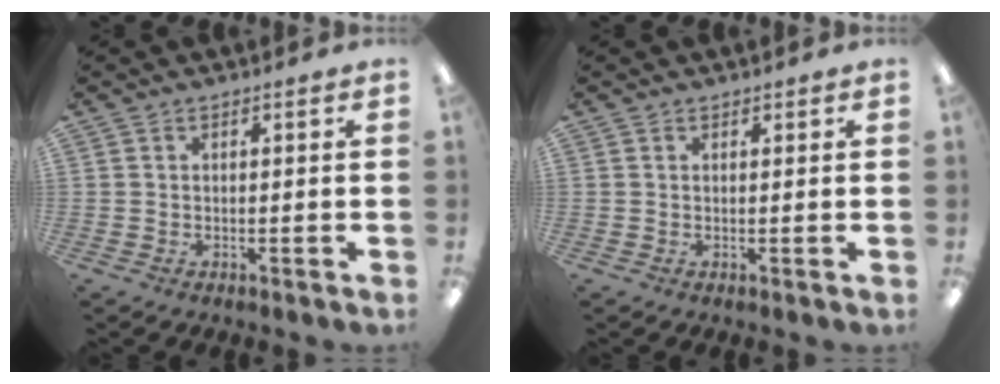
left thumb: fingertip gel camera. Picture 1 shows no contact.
{"total": 0.6, "force": [0.5, 0.3, -0.1], "torque": [0.002, 0.000, 0.010]}